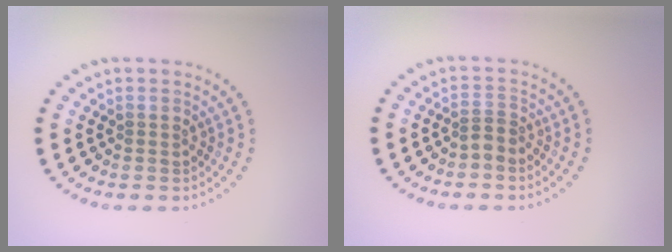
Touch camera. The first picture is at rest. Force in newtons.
{"total": 1.2, "press": 0.8, "slide": 0.9}